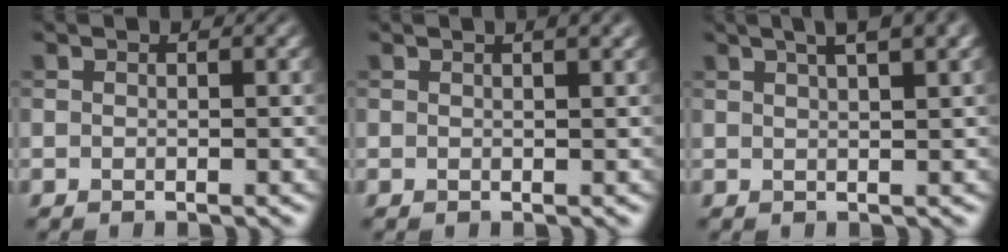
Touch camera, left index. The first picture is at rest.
{"total": 1.6, "force": [0.9, 0.4, 1.2], "torque": [-0.011, 0.002, 0.009]}
{"total": 6.6, "force": [3.8, 2.4, 4.8], "torque": [-0.040, 0.034, 0.025]}